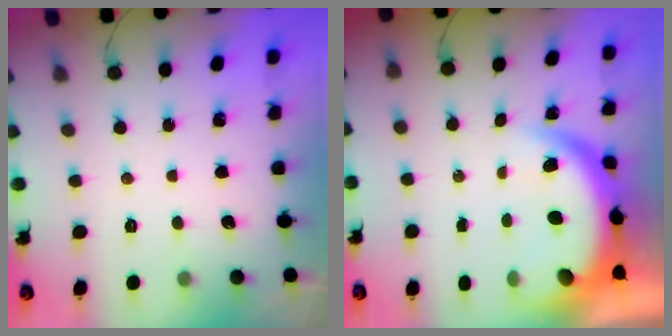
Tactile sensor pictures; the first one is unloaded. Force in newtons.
{"total": 7.8, "press": 7.7, "slide": 1.0}